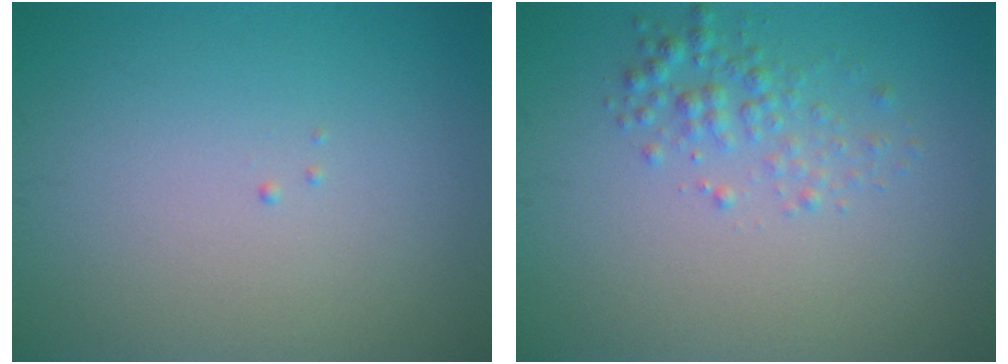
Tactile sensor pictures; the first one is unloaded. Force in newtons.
{"total": 2.0, "press": 2.0, "slide": 0.1}